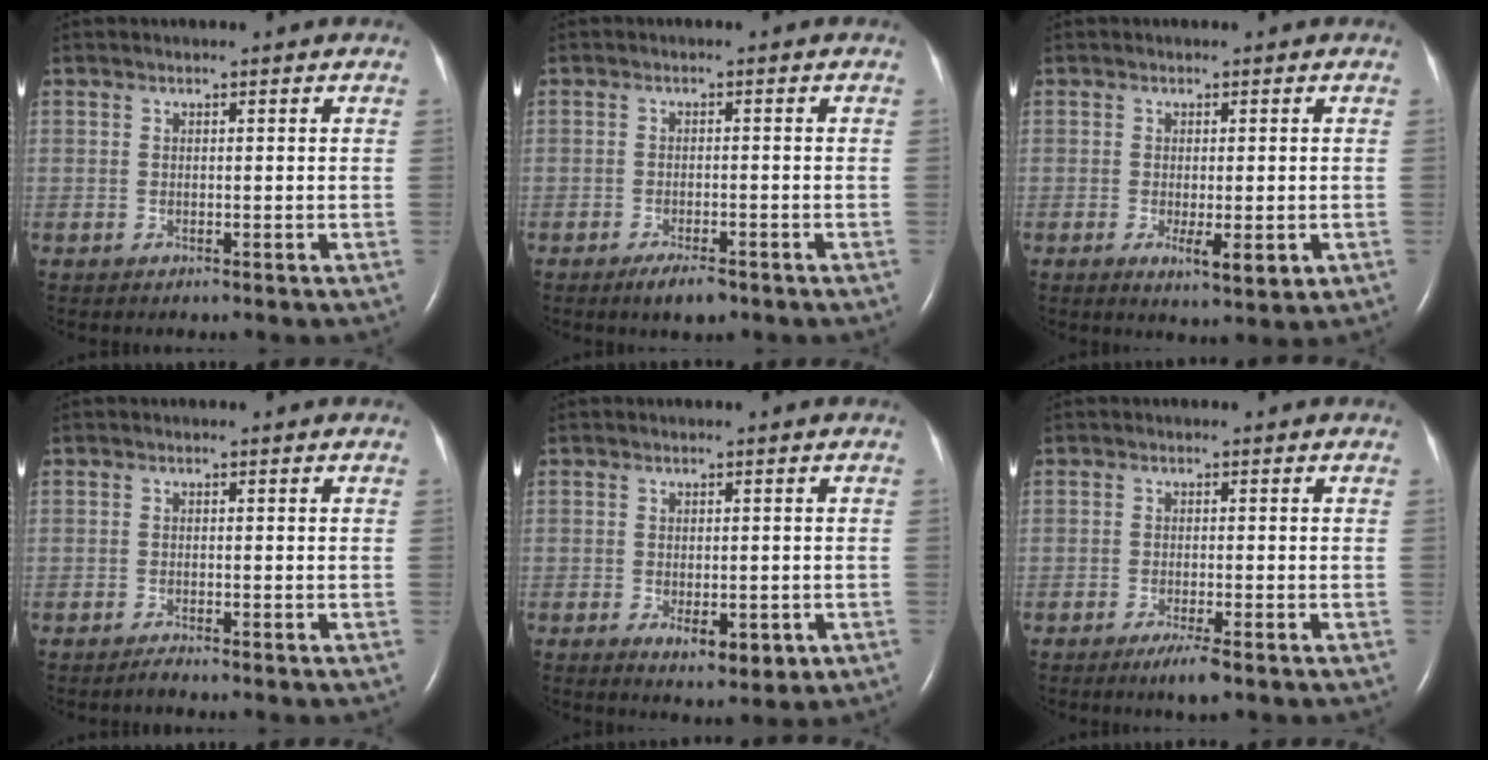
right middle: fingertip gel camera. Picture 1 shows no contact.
{"total": 3.3, "force": [-2.4, 1.0, 2.1], "torque": [-0.041, -0.003, -0.036]}
{"total": 4.3, "force": [-1.3, 1.2, 3.9], "torque": [-0.057, -0.009, -0.013]}
{"total": 0.8, "force": [-0.7, -0.2, 0.3], "torque": [-0.008, -0.002, -0.013]}
{"total": 4.9, "force": [-1.6, 2.2, 4.0], "torque": [-0.052, -0.007, -0.011]}
{"total": 3.1, "force": [-1.9, 0.1, 2.4], "torque": [-0.043, -0.008, -0.033]}